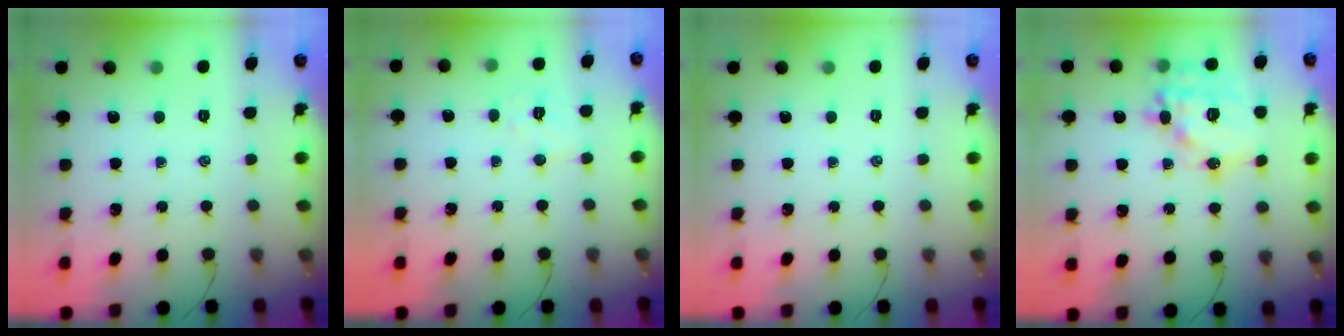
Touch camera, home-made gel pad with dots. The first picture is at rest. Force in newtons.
{"total": 5.4, "press": 5.3, "slide": 0.8}
{"total": 0.0}
{"total": 17.3, "press": 16.9, "slide": 3.5}